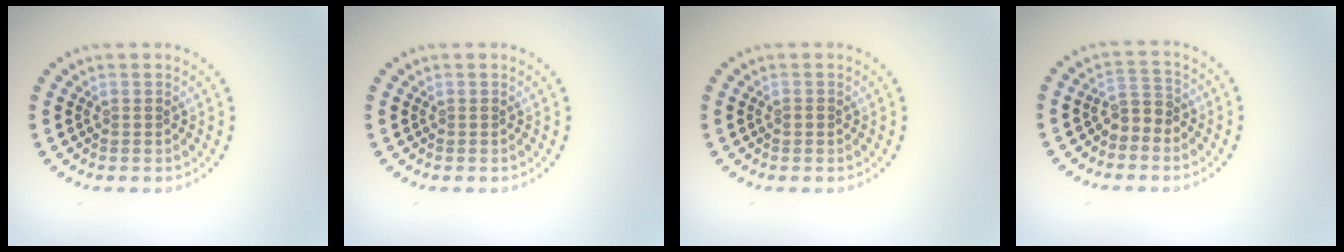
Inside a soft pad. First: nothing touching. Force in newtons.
{"total": 0.0}
{"total": 0.7, "press": 0.7, "slide": 0.1}
{"total": 2.0, "press": 1.8, "slide": 0.9}